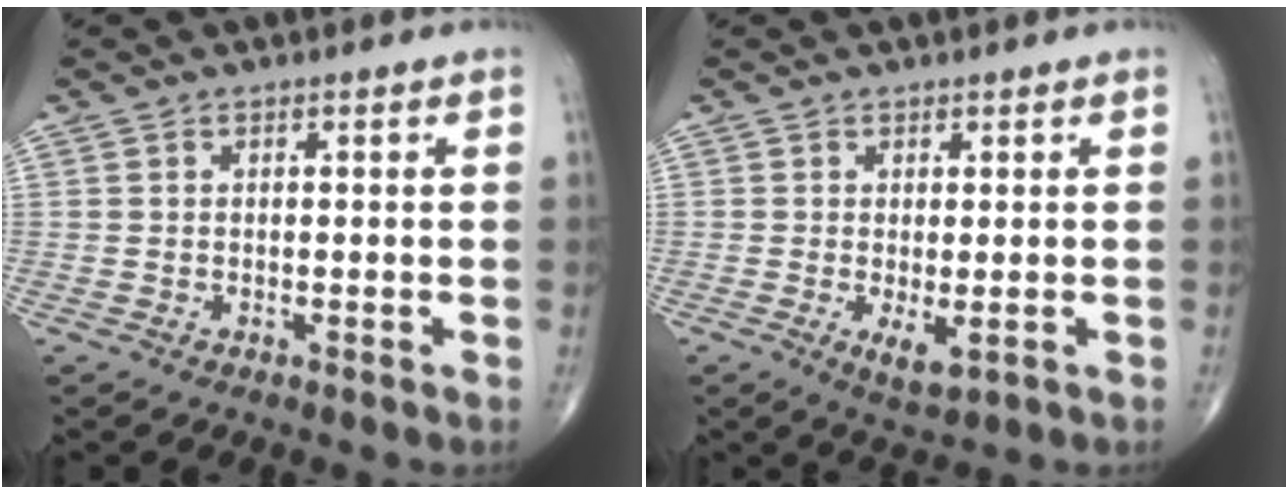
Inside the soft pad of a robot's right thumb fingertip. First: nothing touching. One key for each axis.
{"total": 1.9, "fx": -0.2, "fy": 0.7, "fz": 1.8, "tx": -0.031, "ty": -0.008, "tz": 0.001}